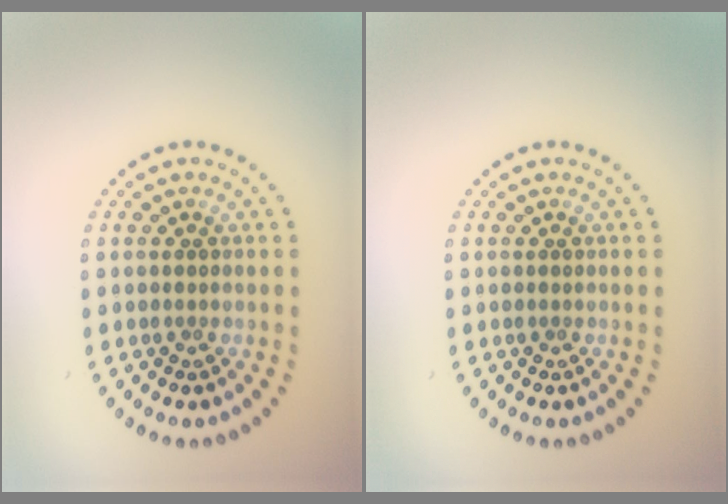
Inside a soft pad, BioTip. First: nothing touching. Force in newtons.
{"total": 0.0}